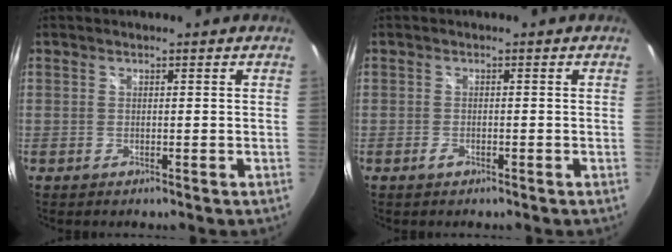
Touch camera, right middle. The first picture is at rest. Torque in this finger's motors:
{"motor_torque": [0.52, -0.36, 0.09, 0.03]}